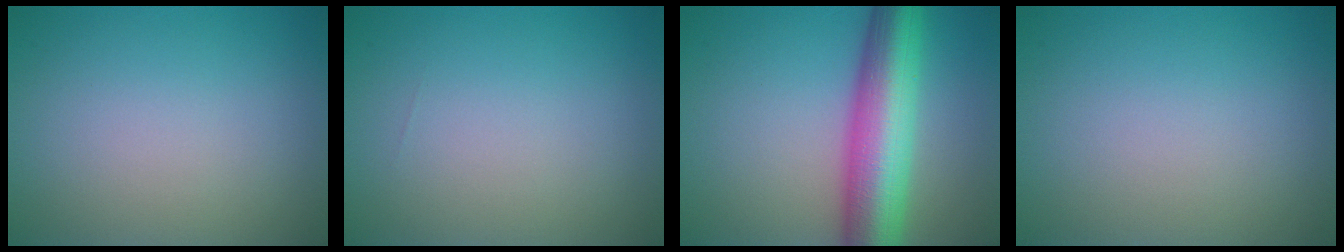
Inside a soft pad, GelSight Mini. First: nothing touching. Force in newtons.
{"total": 0.0}
{"total": 10.1, "press": 10.1, "slide": 0.3}
{"total": 0.0}